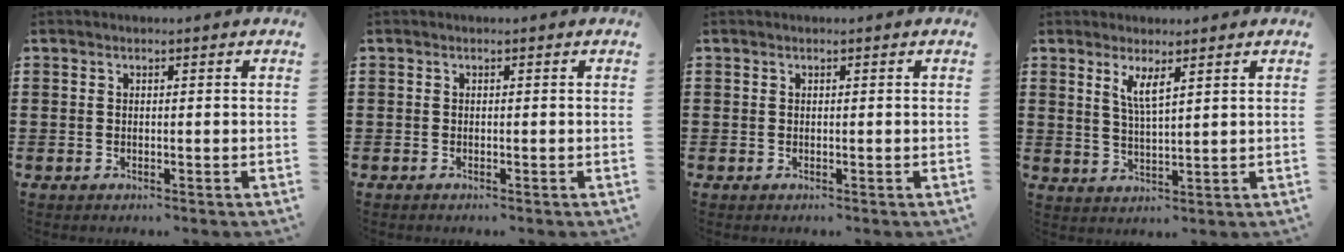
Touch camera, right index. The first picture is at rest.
{"total": 0.0}
{"total": 0.0}
{"total": 3.6, "force": [2.1, 0.6, 2.9], "torque": [-0.063, 0.002, 0.036]}